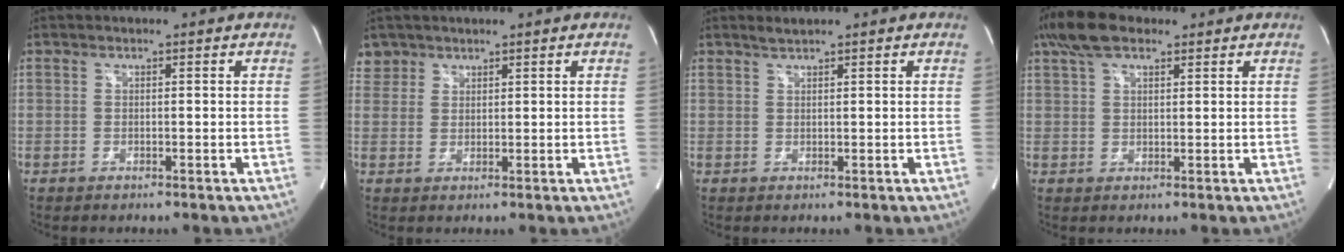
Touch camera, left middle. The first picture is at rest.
{"total": 2.7, "force": [2.1, 1.8, -0.4], "torque": [0.016, 0.005, 0.037]}
{"total": 1.1, "force": [1.0, -0.2, 0.3], "torque": [-0.009, 0.003, 0.024]}
{"total": 6.9, "force": [4.6, 2.9, 4.2], "torque": [-0.089, 0.029, 0.087]}